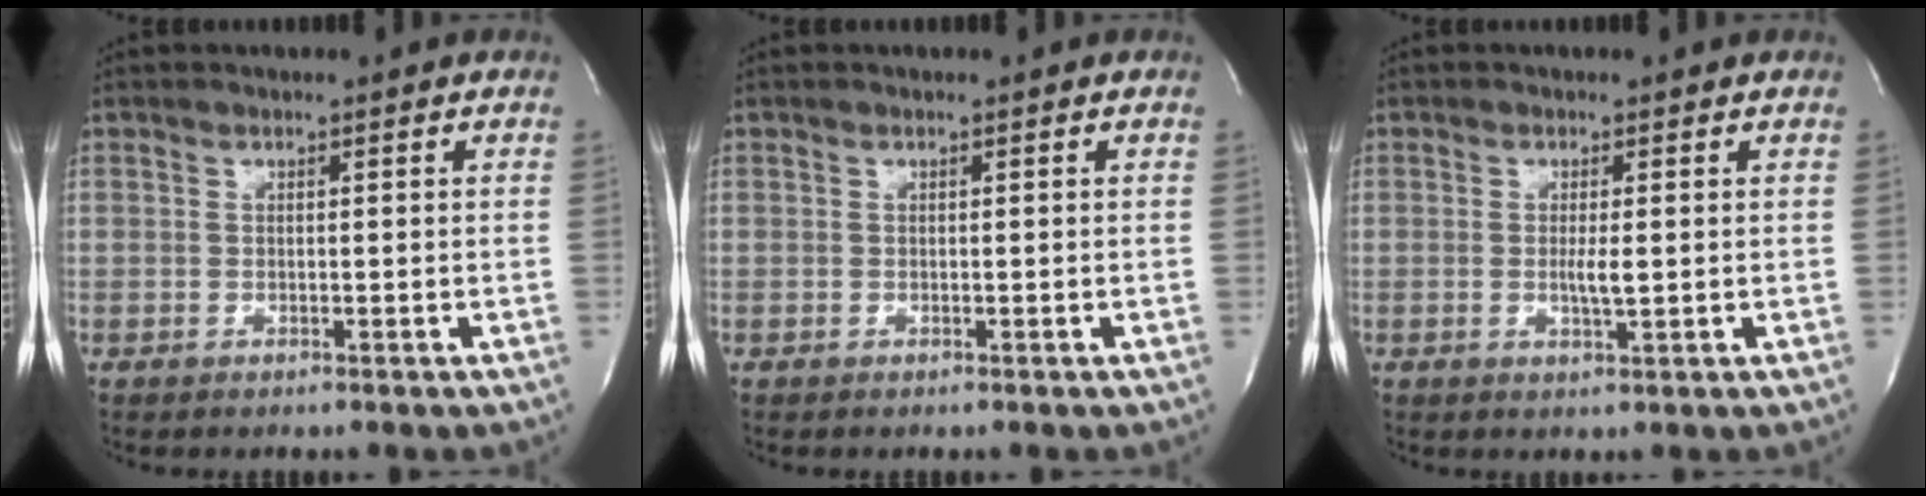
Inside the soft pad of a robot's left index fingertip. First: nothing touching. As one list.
[{"total": 0.0}, {"total": 2.2, "force": [-0.4, 0.2, 2.1], "torque": [-0.044, -0.007, -0.006]}]